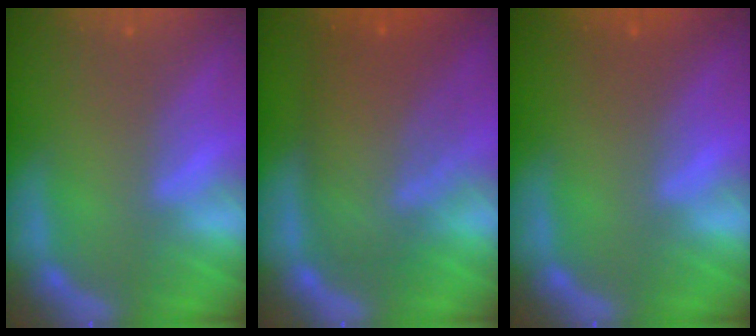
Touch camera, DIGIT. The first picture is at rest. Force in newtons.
{"total": 9.6}
{"total": 1.4}